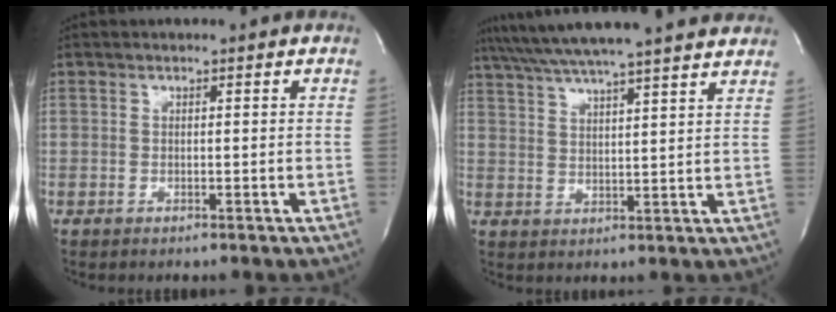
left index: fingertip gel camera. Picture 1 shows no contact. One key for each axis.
{"total": 21.3, "fx": 18.9, "fy": 0.5, "fz": 9.8, "tx": -0.173, "ty": 0.023, "tz": 0.262}